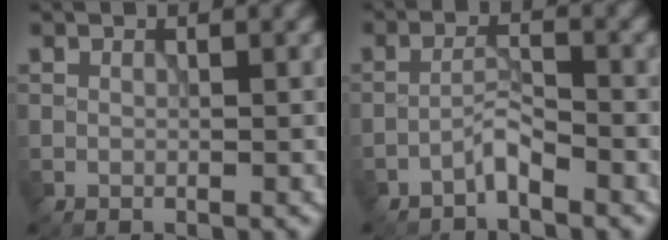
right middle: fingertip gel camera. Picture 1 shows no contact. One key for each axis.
{"total": 1.9, "fx": -1.6, "fy": 0.1, "fz": 1.0, "tx": -0.017, "ty": 0.010, "tz": -0.035}